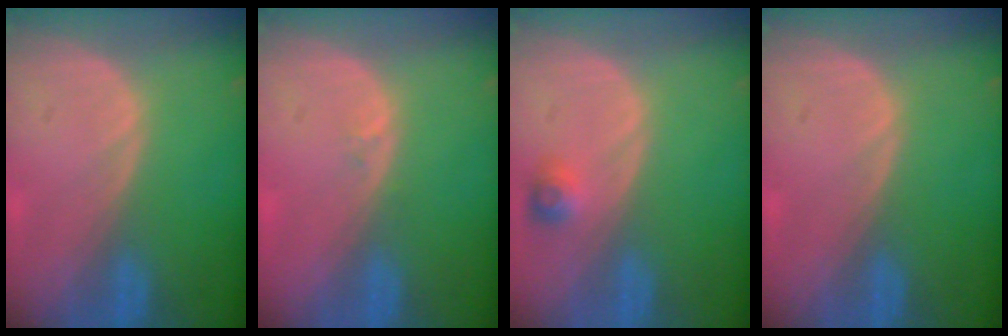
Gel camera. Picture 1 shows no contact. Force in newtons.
{"total": 0.6, "press": 0.5, "slide": 0.4}
{"total": 2.5, "press": 2.3, "slide": 1.0}
{"total": 0.0}